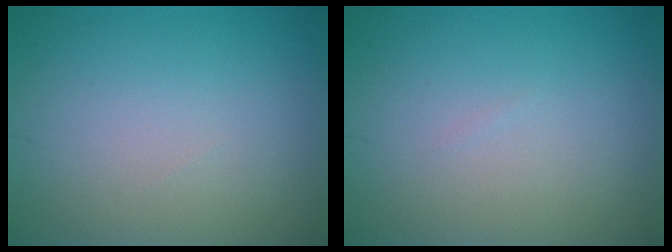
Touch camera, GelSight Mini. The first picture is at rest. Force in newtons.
{"total": 0.0}